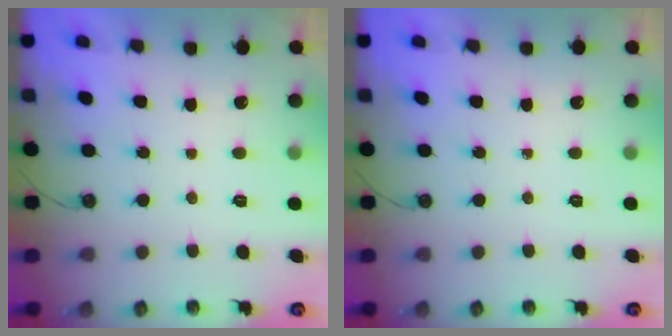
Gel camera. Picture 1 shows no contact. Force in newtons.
{"total": 0.0}